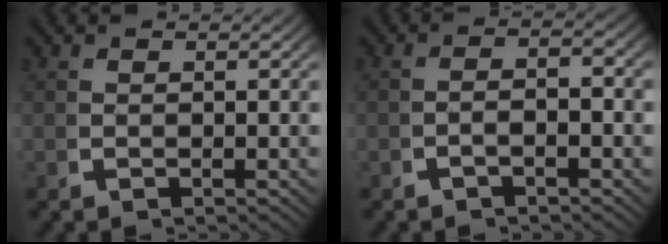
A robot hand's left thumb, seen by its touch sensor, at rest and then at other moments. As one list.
[{"total": 2.0, "force": [-1.2, 0.7, 1.5], "torque": [-0.028, 0.004, -0.024]}]